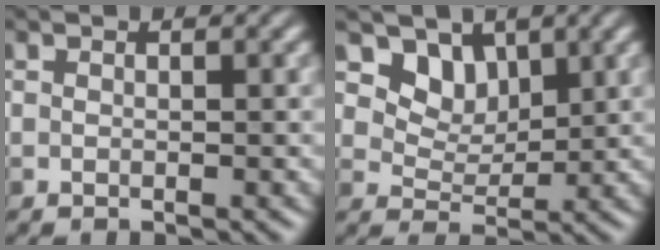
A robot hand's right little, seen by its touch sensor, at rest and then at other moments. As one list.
[{"total": 4.0, "force": [2.4, 2.7, 1.8], "torque": [-0.035, -0.026, 0.058]}]